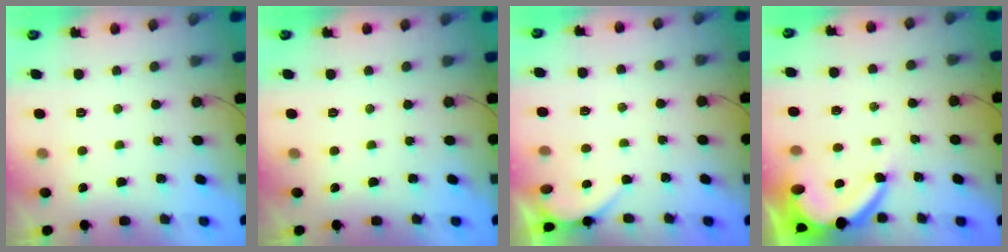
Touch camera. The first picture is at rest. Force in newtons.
{"total": 0.0}
{"total": 1.9, "press": 1.9, "slide": 0.1}
{"total": 6.7, "press": 6.7, "slide": 0.7}